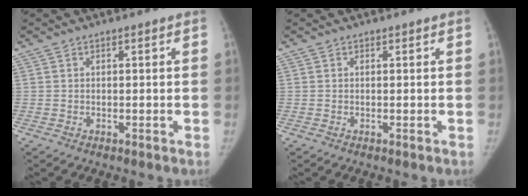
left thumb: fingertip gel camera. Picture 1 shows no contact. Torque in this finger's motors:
{"motor_torque": [0.03, -0.01, 0.07, -0.04, 0.05]}